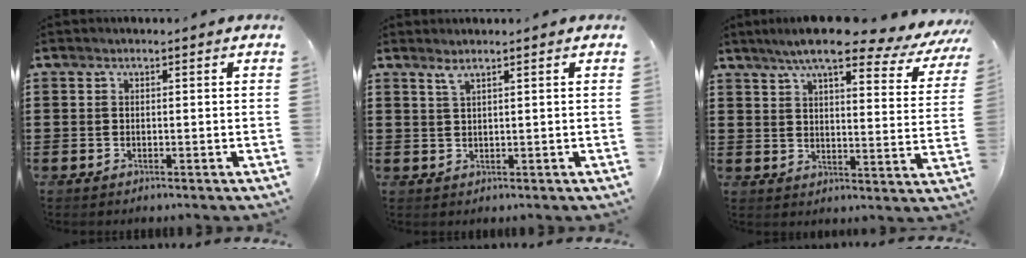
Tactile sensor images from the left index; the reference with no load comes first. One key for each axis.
{"total": 1.6, "fx": 1.1, "fy": 0.1, "fz": 1.2, "tx": -0.026, "ty": 0.000, "tz": 0.019}
{"total": 9.5, "fx": 7.9, "fy": 1.4, "fz": 5.0, "tx": -0.101, "ty": -0.035, "tz": 0.131}